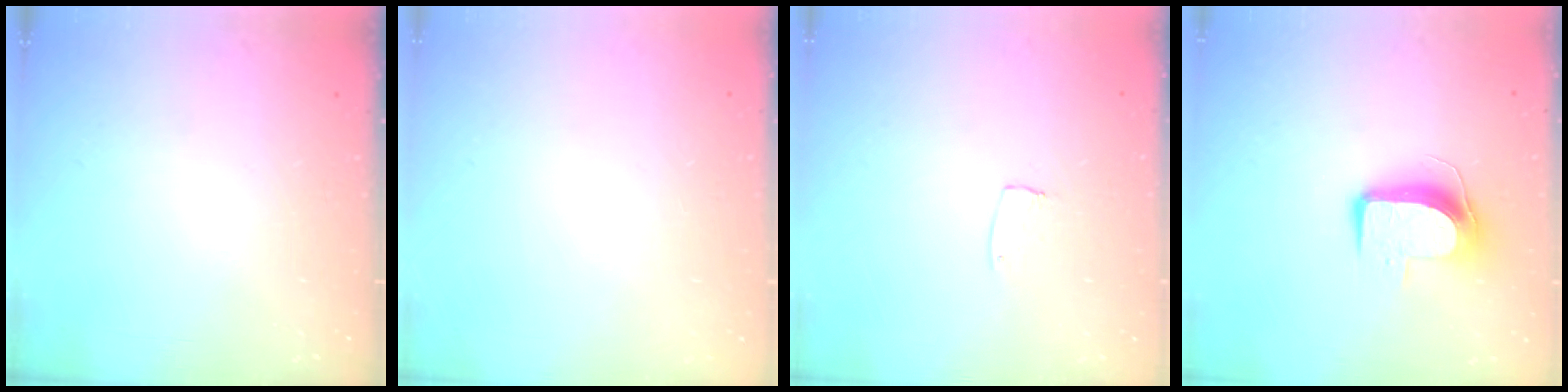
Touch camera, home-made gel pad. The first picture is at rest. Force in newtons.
{"total": 0.0}
{"total": 2.6, "press": 2.6, "slide": 0.1}
{"total": 10.6, "press": 10.6, "slide": 0.8}